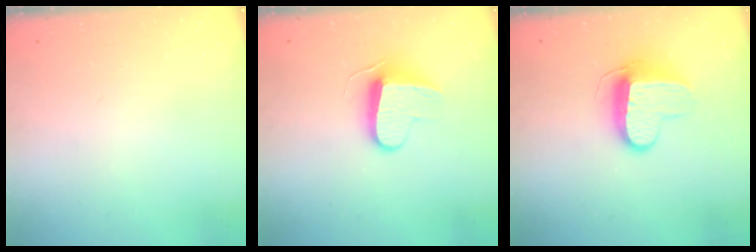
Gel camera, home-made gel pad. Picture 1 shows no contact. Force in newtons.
{"total": 9.2, "press": 9.2, "slide": 0.7}
{"total": 10.3, "press": 10.3, "slide": 1.0}